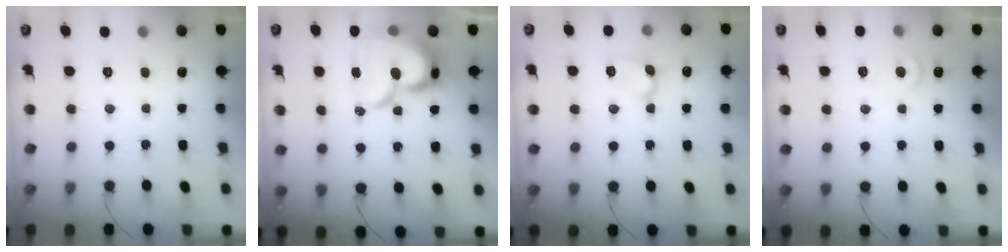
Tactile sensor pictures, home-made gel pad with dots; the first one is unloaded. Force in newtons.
{"total": 19.7, "press": 19.6, "slide": 1.6}
{"total": 5.1, "press": 5.1, "slide": 0.6}
{"total": 4.7, "press": 4.6, "slide": 0.4}